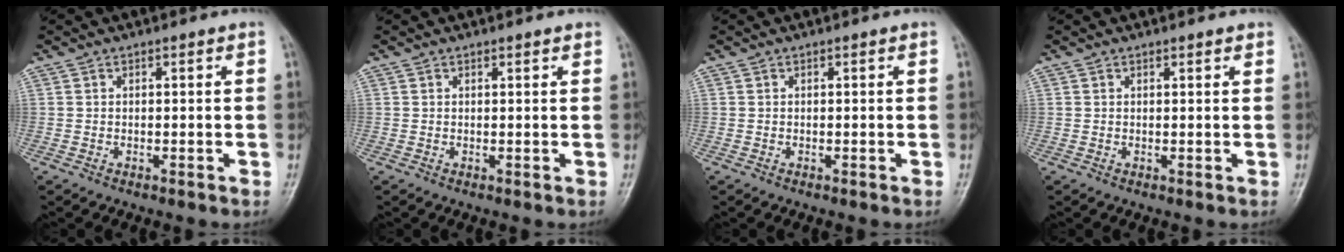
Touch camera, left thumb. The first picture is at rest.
{"total": 0.9, "force": [0.7, 0.3, 0.5], "torque": [-0.006, -0.001, 0.007]}
{"total": 0.0}
{"total": 1.1, "force": [0.9, 0.4, 0.6], "torque": [-0.006, -0.002, 0.009]}